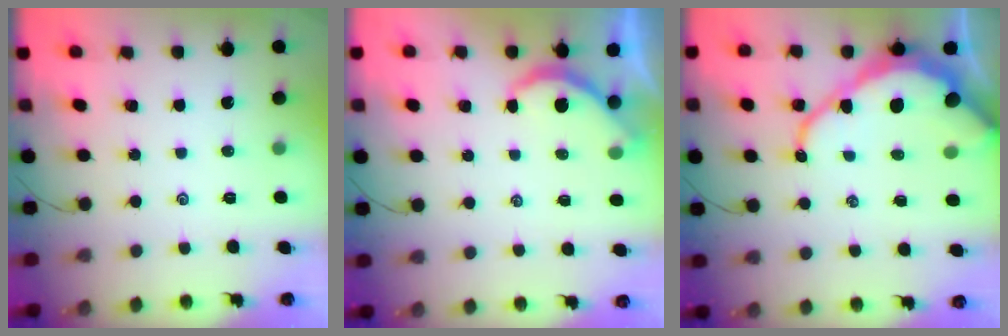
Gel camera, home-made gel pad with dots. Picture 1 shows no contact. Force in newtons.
{"total": 4.0, "press": 4.0, "slide": 0.4}
{"total": 14.0, "press": 13.9, "slide": 1.5}